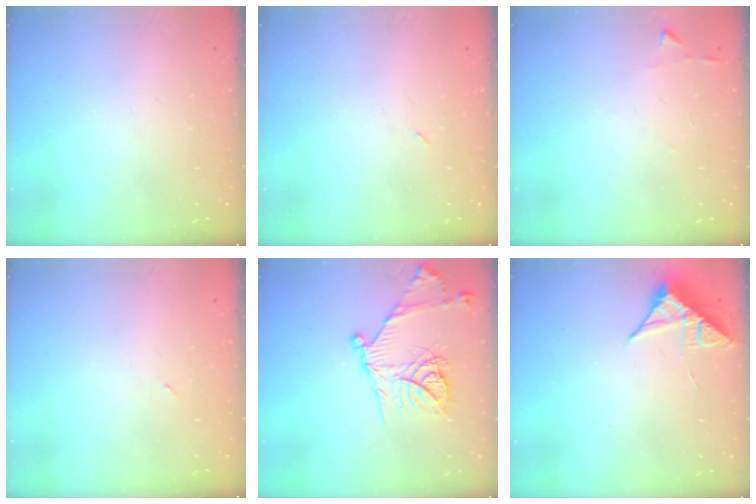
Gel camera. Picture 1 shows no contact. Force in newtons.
{"total": 2.1, "press": 1.9, "slide": 1.0}
{"total": 2.9, "press": 2.9, "slide": 0.3}
{"total": 2.1, "press": 1.9, "slide": 1.0}
{"total": 18.9, "press": 18.8, "slide": 1.9}
{"total": 7.7, "press": 7.7, "slide": 0.4}